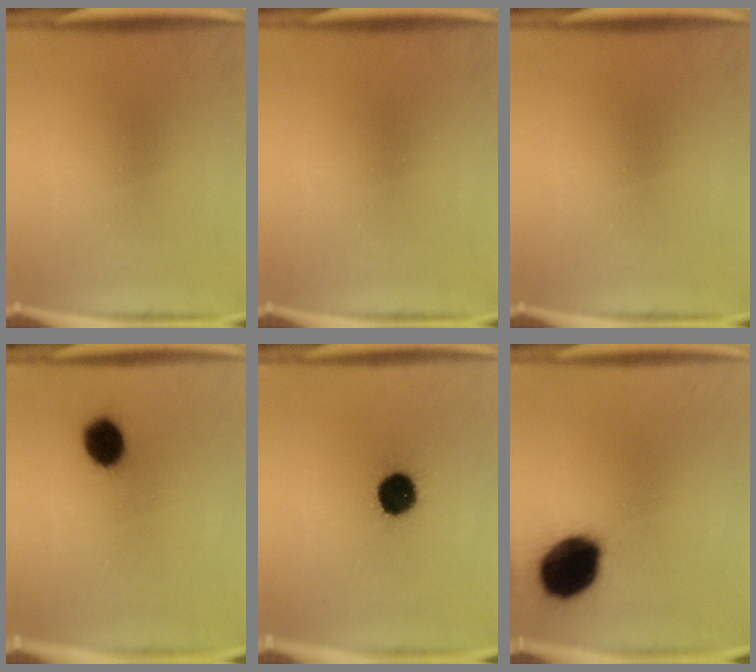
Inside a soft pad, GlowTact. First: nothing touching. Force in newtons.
{"total": 0.0}
{"total": 0.0}
{"total": 8.3}
{"total": 12.5}
{"total": 18.3}